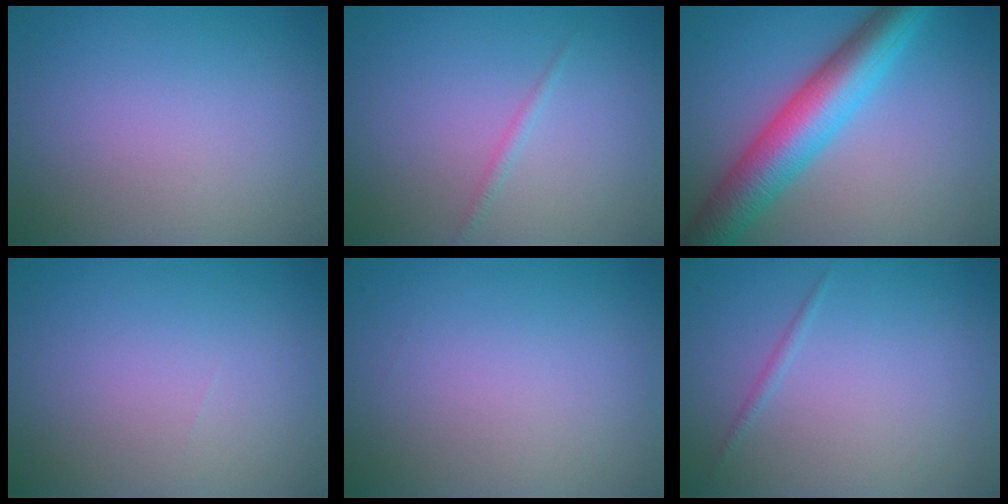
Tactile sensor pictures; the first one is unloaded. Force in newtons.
{"total": 0.8, "press": 0.8, "slide": 0.1}
{"total": 8.5, "press": 8.5, "slide": 0.0}
{"total": 0.0}
{"total": 0.0}
{"total": 0.7, "press": 0.7, "slide": 0.0}